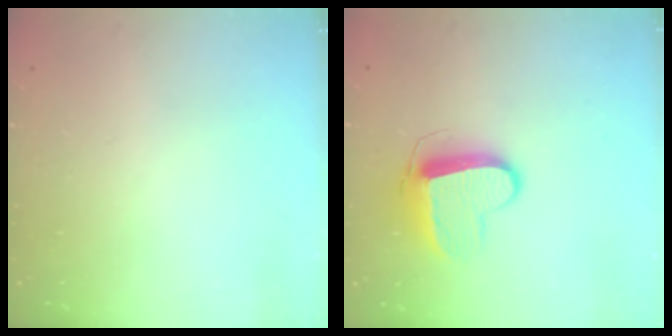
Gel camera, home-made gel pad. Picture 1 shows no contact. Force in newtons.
{"total": 9.5, "press": 9.5, "slide": 0.2}